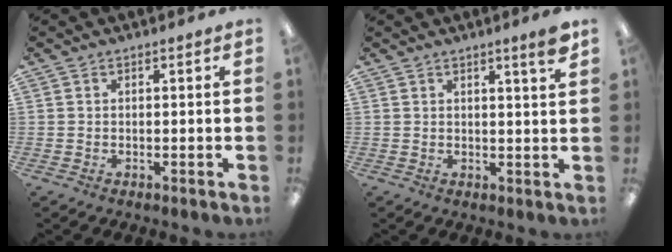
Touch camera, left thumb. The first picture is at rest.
{"total": 4.1, "force": [2.9, 0.0, 2.9], "torque": [-0.038, -0.013, 0.043]}